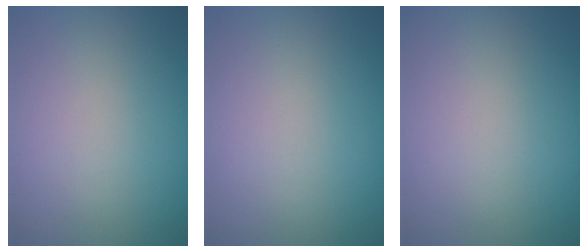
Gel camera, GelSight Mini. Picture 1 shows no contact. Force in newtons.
{"total": 0.0}
{"total": 0.0}